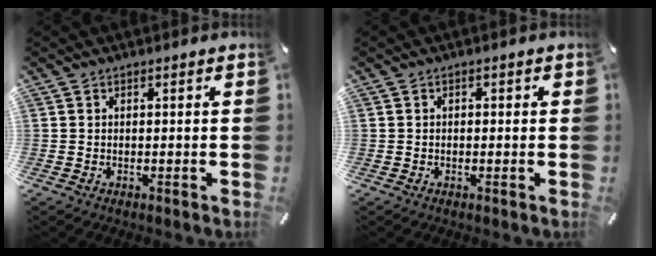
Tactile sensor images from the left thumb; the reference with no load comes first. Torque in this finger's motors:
{"motor_torque": [-0.10, -0.29, -0.13, 0.06, -0.03]}